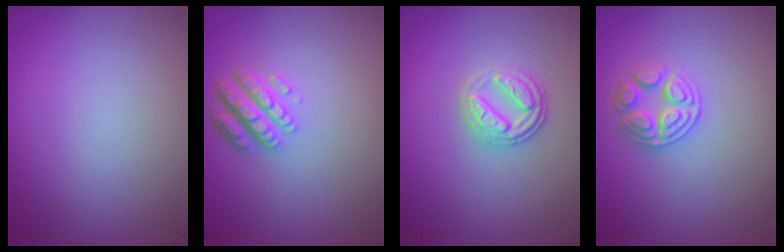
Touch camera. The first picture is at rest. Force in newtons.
{"total": 4.1, "press": 3.1, "slide": 2.7}
{"total": 2.6, "press": 2.6, "slide": 0.6}
{"total": 2.7, "press": 2.7, "slide": 0.5}